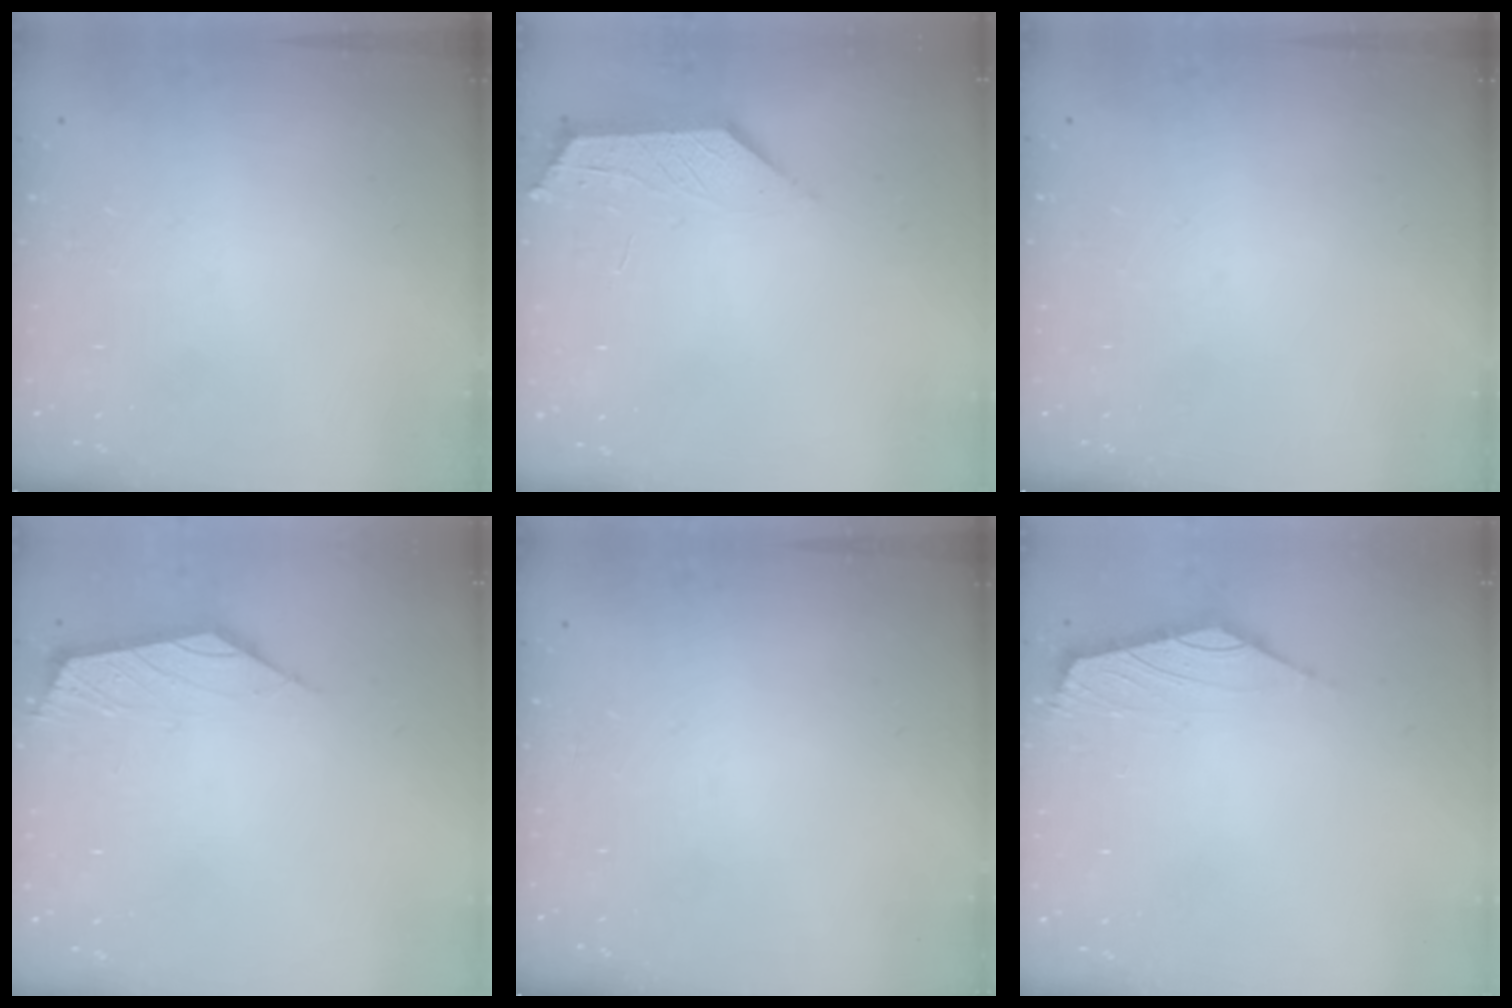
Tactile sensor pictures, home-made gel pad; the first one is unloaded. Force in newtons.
{"total": 1.9, "press": 1.9, "slide": 0.4}
{"total": 0.0}
{"total": 2.8, "press": 2.7, "slide": 0.7}
{"total": 0.0}
{"total": 1.7, "press": 1.6, "slide": 0.7}